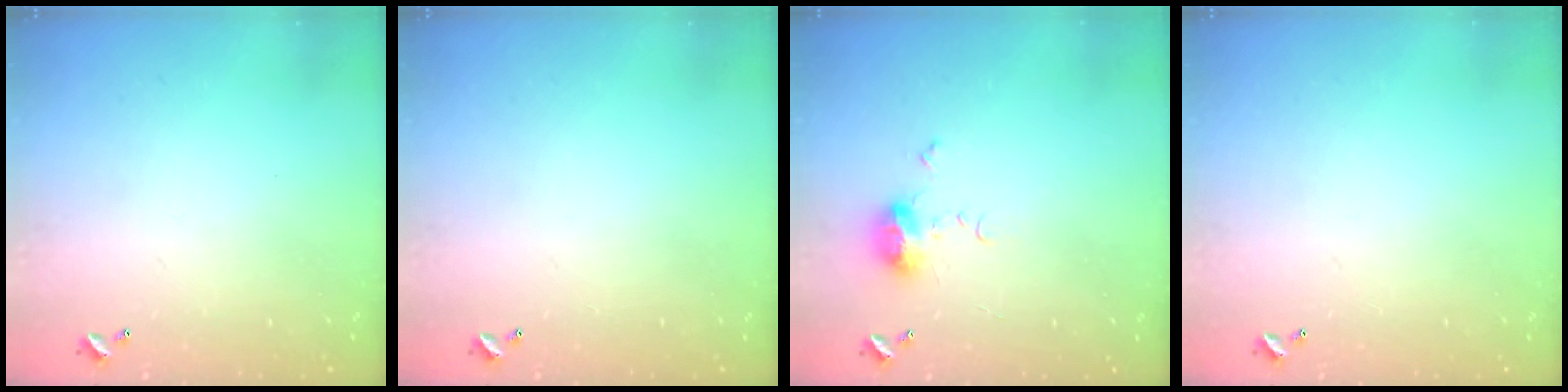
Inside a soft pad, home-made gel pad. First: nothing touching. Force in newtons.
{"total": 0.0}
{"total": 6.2, "press": 6.2, "slide": 0.7}
{"total": 0.0}